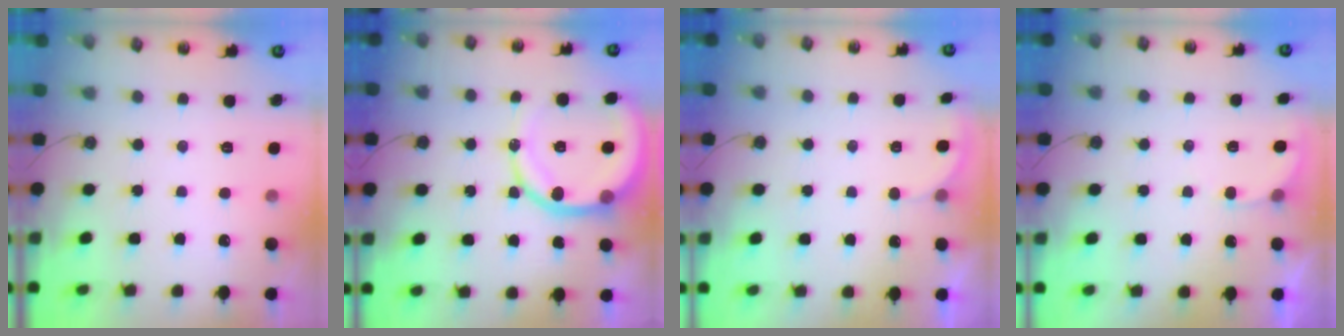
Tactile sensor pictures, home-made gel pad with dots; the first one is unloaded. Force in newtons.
{"total": 14.1, "press": 13.9, "slide": 2.0}
{"total": 2.1, "press": 2.1, "slide": 0.6}
{"total": 2.7, "press": 2.7, "slide": 0.2}